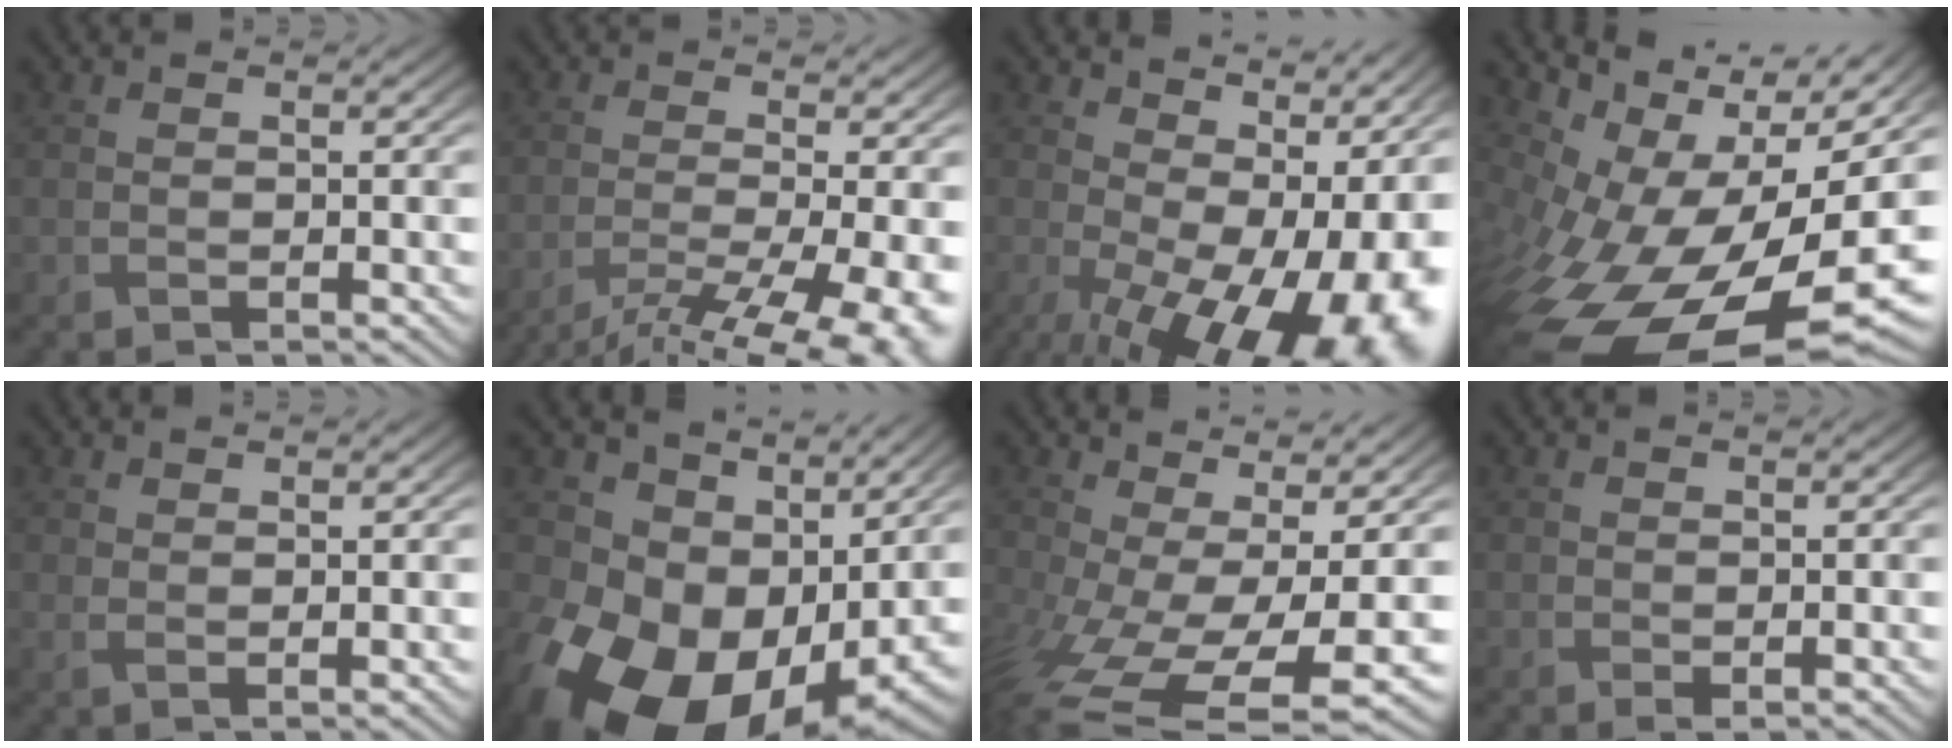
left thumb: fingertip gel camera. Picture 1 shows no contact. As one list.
[{"total": 11.7, "force": [-7.9, 2.6, 8.1], "torque": [-0.141, -0.025, -0.104]}, {"total": 17.8, "force": [-0.7, 10.0, 14.7], "torque": [-0.173, -0.030, 0.031]}, {"total": 16.1, "force": [-3.7, 7.7, 13.6], "torque": [-0.254, -0.026, -0.047]}, {"total": 1.7, "force": [1.2, 0.4, 1.1], "torque": [-0.026, -0.002, 0.027]}, {"total": 17.6, "force": [-1.7, 13.0, 11.8], "torque": [-0.221, -0.039, 0.002]}, {"total": 11.7, "force": [-3.0, 5.2, 10.0], "torque": [-0.235, -0.045, -0.034]}, {"total": 0.7, "force": [-0.1, 0.3, 0.6], "torque": [-0.009, -0.003, 0.001]}]